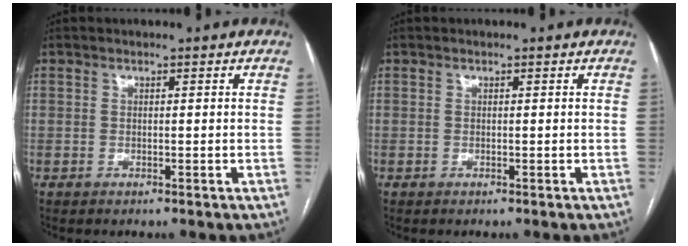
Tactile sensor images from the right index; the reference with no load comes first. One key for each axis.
{"total": 0.0}